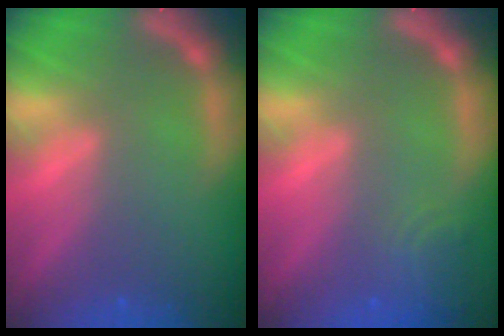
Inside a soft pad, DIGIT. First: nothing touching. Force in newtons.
{"total": 2.9}